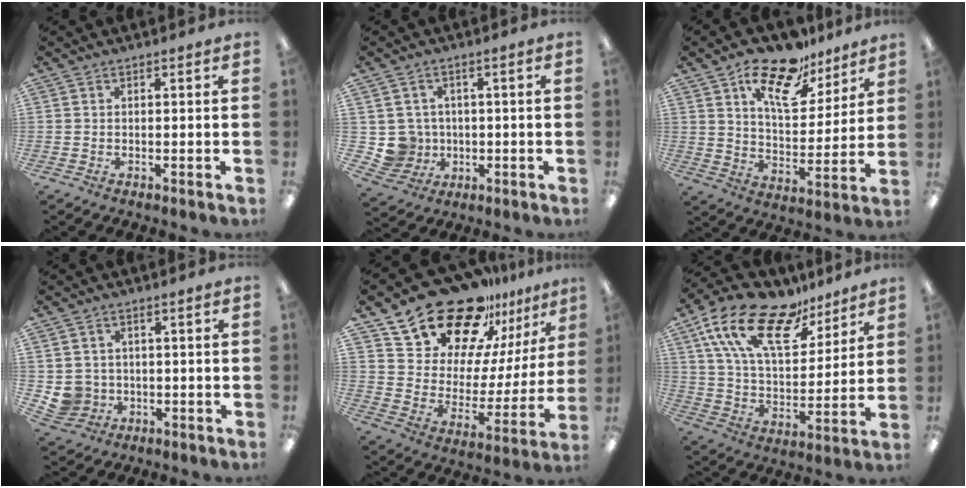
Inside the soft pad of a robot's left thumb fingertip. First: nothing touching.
{"total": 6.2, "force": [0.5, 6.1, 0.4], "torque": [-0.036, -0.001, 0.017]}
{"total": 17.0, "force": [11.7, 7.8, 9.6], "torque": [-0.155, -0.056, 0.203]}
{"total": 4.7, "force": [0.2, 4.7, 0.6], "torque": [-0.030, 0.005, 0.009]}
{"total": 22.3, "force": [18.1, 10.9, 7.3], "torque": [-0.135, -0.124, 0.334]}
{"total": 21.0, "force": [13.6, 9.5, 12.9], "torque": [-0.246, -0.068, 0.241]}